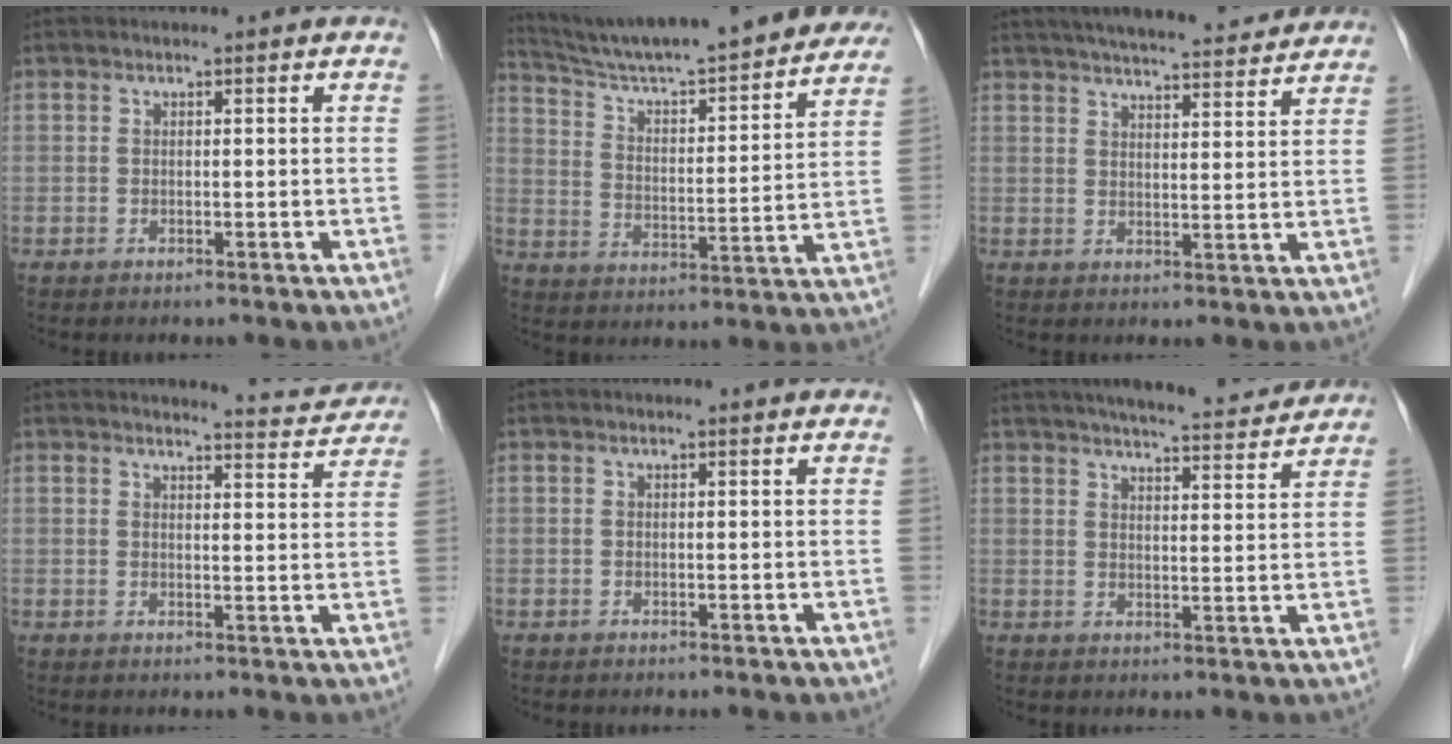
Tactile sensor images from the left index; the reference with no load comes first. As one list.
[{"total": 24.9, "force": [22.7, 2.4, 10.1], "torque": [-0.161, -0.017, 0.316]}, {"total": 18.5, "force": [16.8, 2.4, 7.4], "torque": [-0.113, 0.031, 0.227]}, {"total": 6.1, "force": [6.1, 0.1, -0.1], "torque": [-0.007, -0.019, 0.062]}, {"total": 2.0, "force": [2.0, 0.2, 0.3], "torque": [-0.012, 0.004, 0.016]}, {"total": 15.3, "force": [14.0, 1.8, 5.9], "torque": [-0.082, 0.006, 0.179]}]